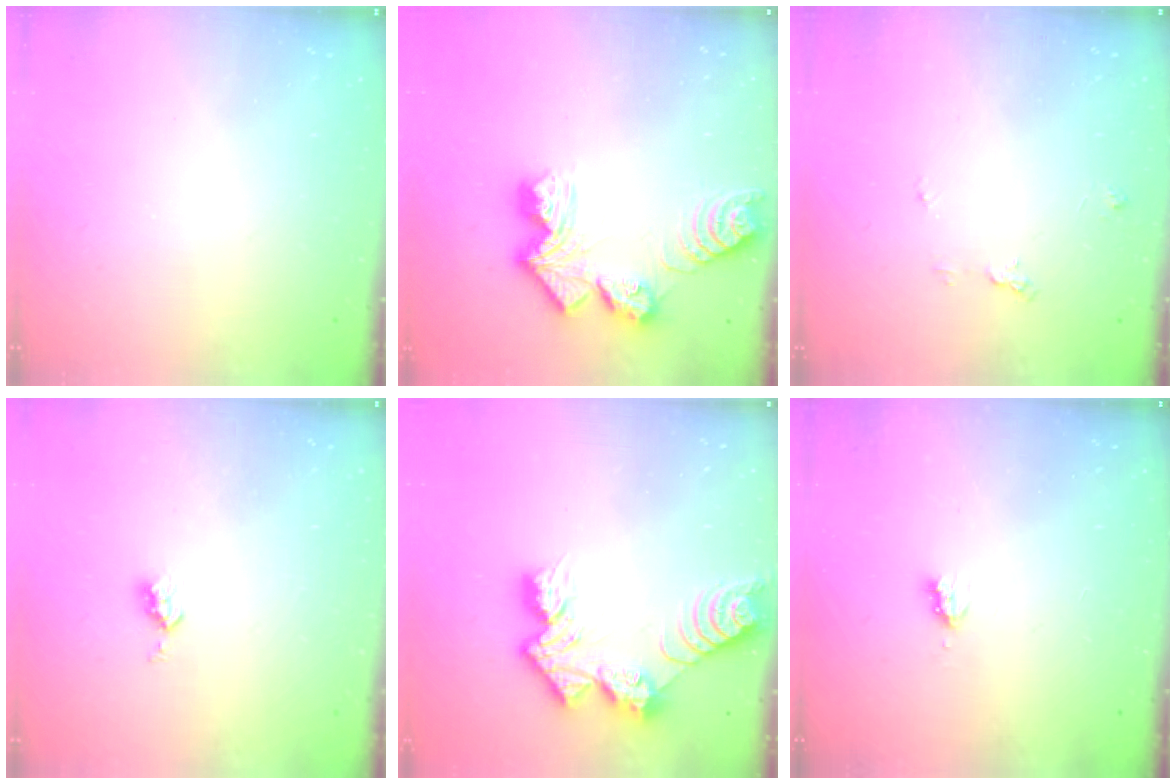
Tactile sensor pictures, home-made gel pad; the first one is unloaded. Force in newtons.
{"total": 14.4, "press": 14.3, "slide": 1.6}
{"total": 4.3, "press": 4.3, "slide": 0.4}
{"total": 4.4, "press": 4.3, "slide": 0.6}
{"total": 11.0, "press": 11.0, "slide": 0.8}
{"total": 2.6, "press": 2.6, "slide": 0.4}